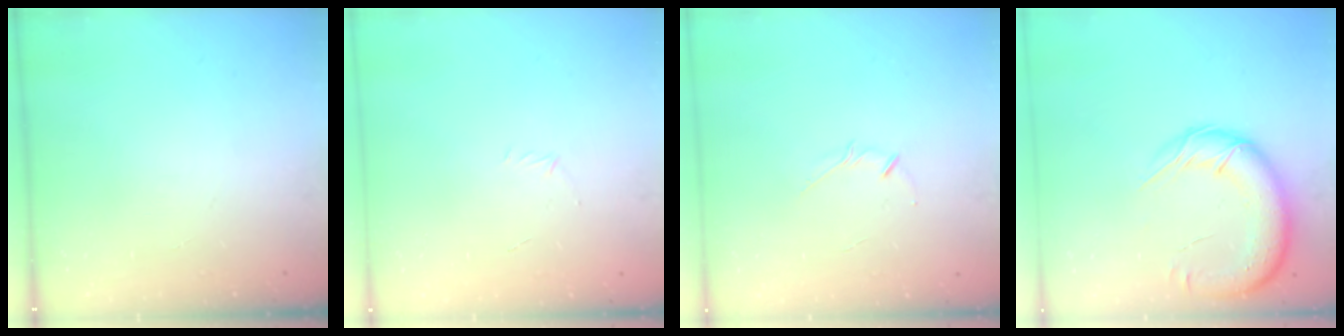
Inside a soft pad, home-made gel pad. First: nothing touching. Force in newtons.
{"total": 2.7, "press": 2.6, "slide": 0.7}
{"total": 2.9, "press": 2.8, "slide": 0.6}
{"total": 17.5, "press": 17.1, "slide": 4.0}